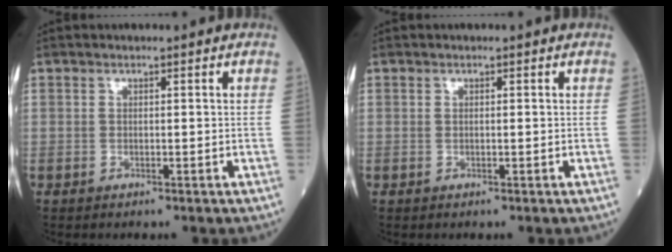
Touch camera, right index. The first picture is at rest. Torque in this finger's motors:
{"motor_torque": [-0.12, 0.00, 0.04, 0.02]}